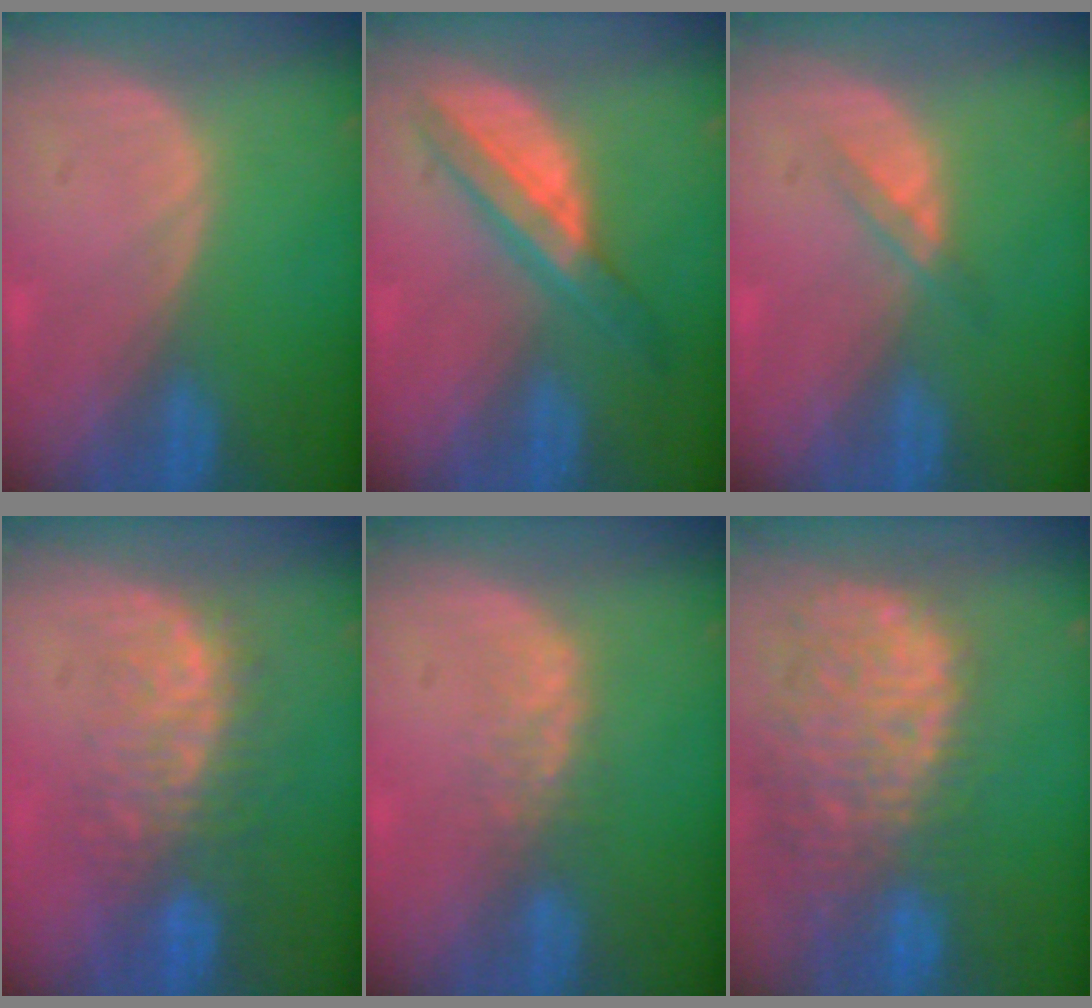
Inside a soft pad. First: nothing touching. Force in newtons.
{"total": 5.8, "press": 5.8, "slide": 0.1}
{"total": 1.8, "press": 1.8, "slide": 0.2}
{"total": 8.1, "press": 7.8, "slide": 2.2}
{"total": 2.7, "press": 2.7, "slide": 0.6}
{"total": 14.1, "press": 11.6, "slide": 8.0}